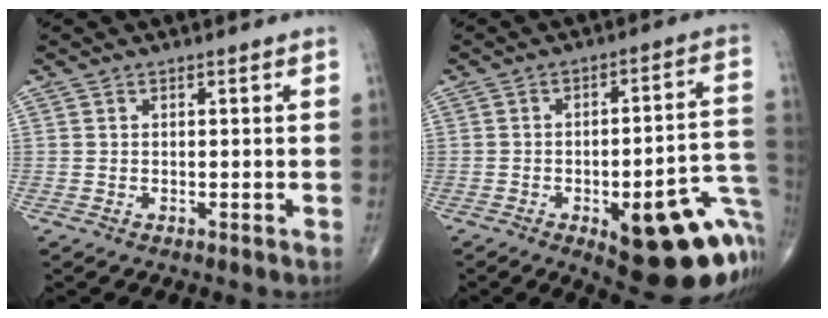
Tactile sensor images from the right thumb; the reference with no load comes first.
{"total": 23.1, "force": [-8.4, 8.0, 20.0], "torque": [-0.174, 0.038, -0.089]}